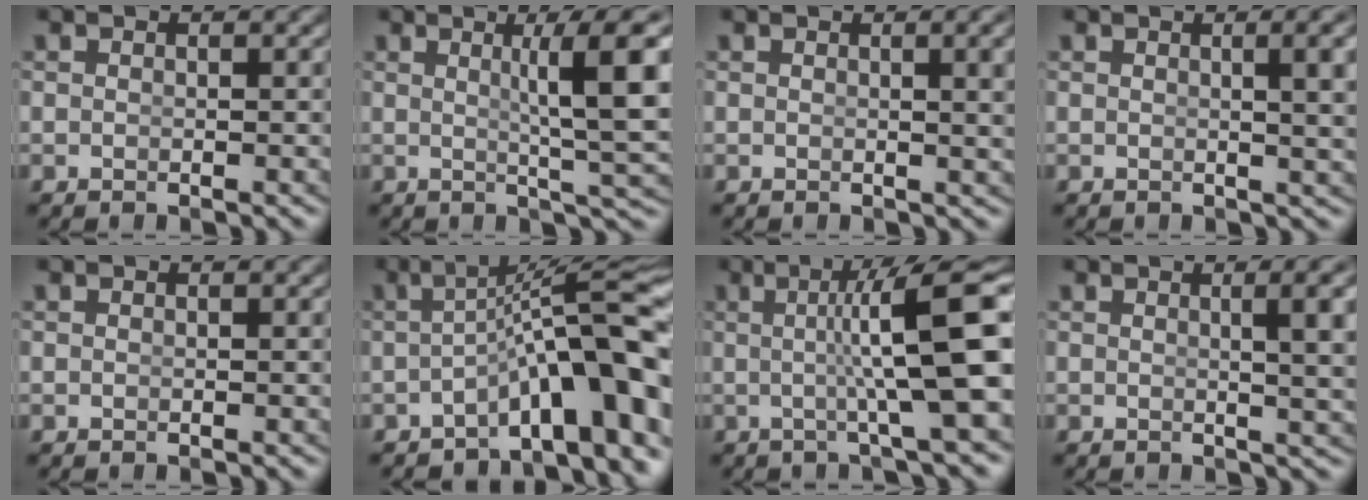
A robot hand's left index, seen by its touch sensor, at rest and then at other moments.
{"total": 6.8, "force": [1.2, 0.8, 6.7], "torque": [-0.081, 0.002, 0.021]}
{"total": 2.1, "force": [0.8, 0.0, 2.0], "torque": [-0.014, -0.001, 0.012]}
{"total": 3.0, "force": [0.9, 0.0, 2.8], "torque": [-0.028, -0.002, 0.017]}
{"total": 0.0}
{"total": 8.8, "force": [-2.4, 2.3, 8.2], "torque": [-0.109, -0.003, -0.024]}
{"total": 8.7, "force": [1.2, 1.2, 8.6], "torque": [-0.111, 0.011, 0.019]}
{"total": 3.6, "force": [1.0, 0.0, 3.5], "torque": [-0.037, -0.002, 0.020]}